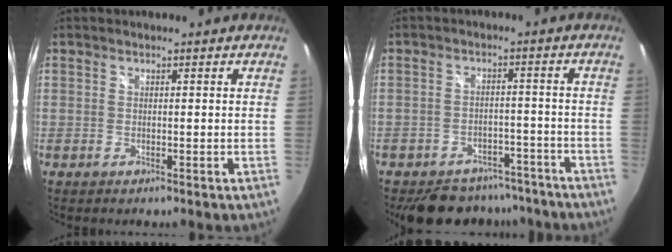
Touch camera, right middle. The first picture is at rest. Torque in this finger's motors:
{"motor_torque": [1.05, -1.10, 0.03, 0.02]}